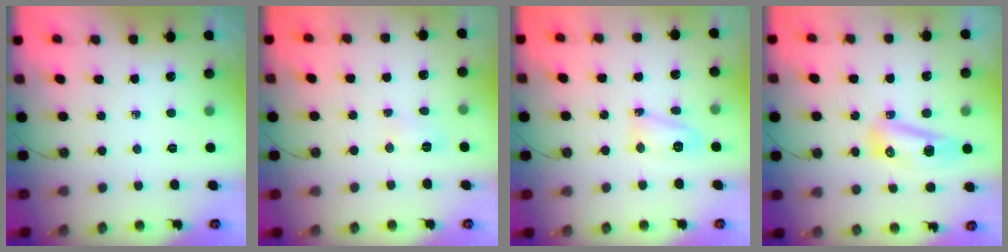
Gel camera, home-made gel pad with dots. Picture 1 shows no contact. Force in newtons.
{"total": 3.7, "press": 3.7, "slide": 0.4}
{"total": 9.1, "press": 9.0, "slide": 1.2}
{"total": 14.0, "press": 10.4, "slide": 9.4}